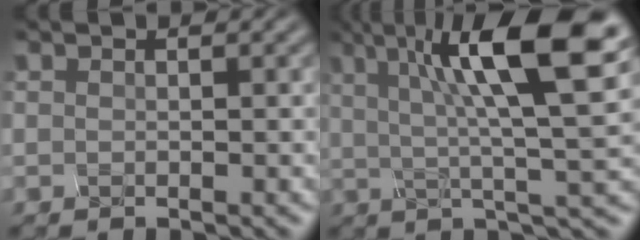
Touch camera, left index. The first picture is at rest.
{"total": 11.9, "force": [4.3, 2.7, 10.8], "torque": [-0.163, 0.013, 0.076]}